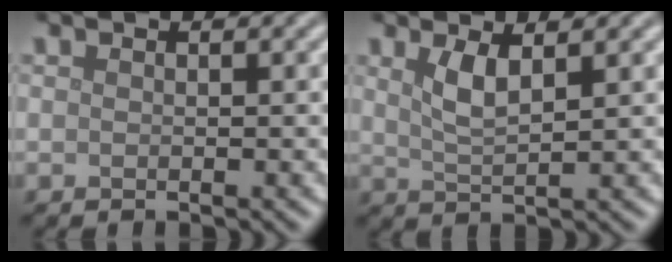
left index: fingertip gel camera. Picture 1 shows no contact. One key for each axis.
{"total": 2.7, "fx": 1.3, "fy": 0.7, "fz": 2.2, "tx": -0.044, "ty": -0.005, "tz": 0.027}